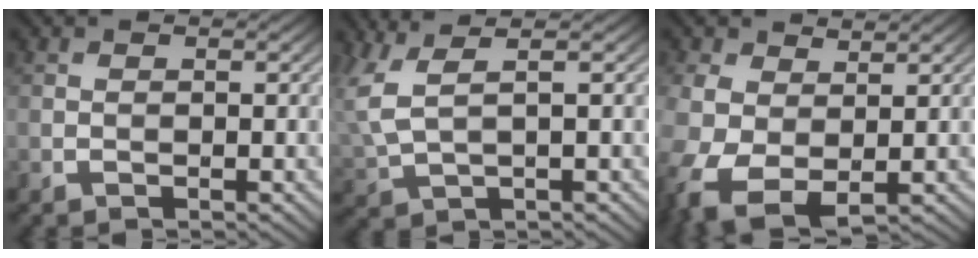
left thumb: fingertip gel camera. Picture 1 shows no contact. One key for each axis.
{"total": 4.4, "fx": 2.5, "fy": 1.1, "fz": 3.5, "tx": -0.093, "ty": 0.009, "tz": 0.057}
{"total": 8.0, "fx": -1.2, "fy": 5.5, "fz": 5.8, "tx": -0.176, "ty": -0.015, "tz": -0.024}